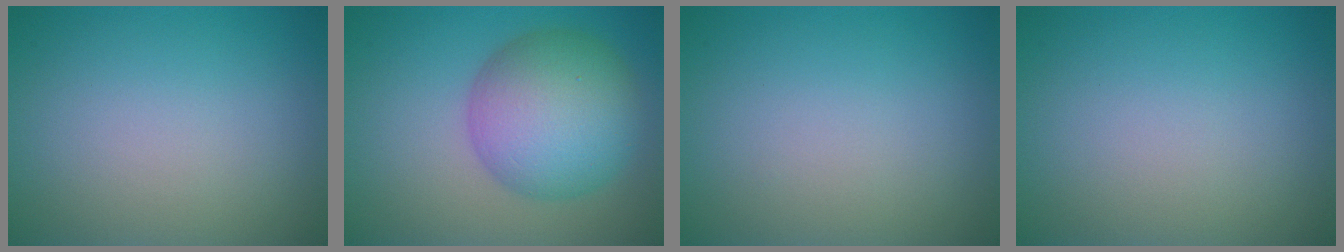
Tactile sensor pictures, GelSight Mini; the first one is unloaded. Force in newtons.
{"total": 8.7, "press": 8.7, "slide": 0.2}
{"total": 0.0}
{"total": 0.0}